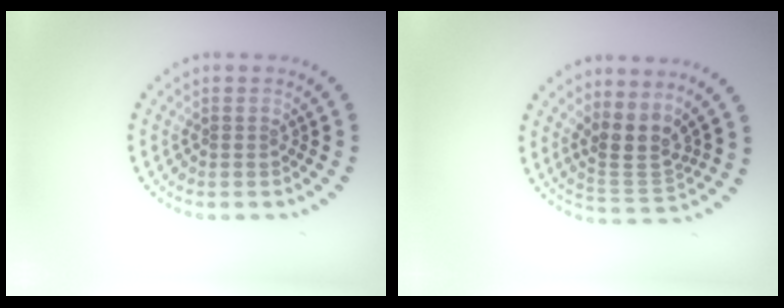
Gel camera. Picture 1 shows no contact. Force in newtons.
{"total": 3.3, "press": 2.4, "slide": 2.2}